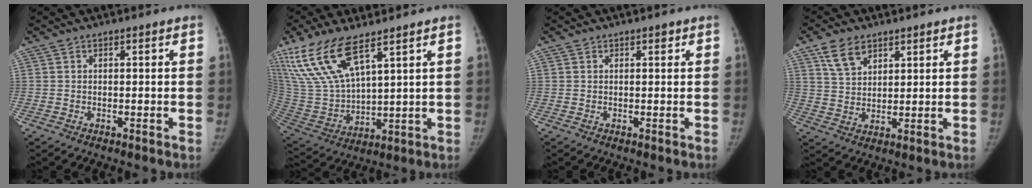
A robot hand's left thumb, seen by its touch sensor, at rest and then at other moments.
{"total": 16.0, "force": [10.1, 5.6, 11.0], "torque": [-0.231, -0.038, 0.217]}
{"total": 0.7, "force": [0.4, 0.4, 0.4], "torque": [-0.002, -0.002, 0.004]}
{"total": 6.5, "force": [4.0, 3.9, 3.3], "torque": [-0.047, -0.020, 0.081]}